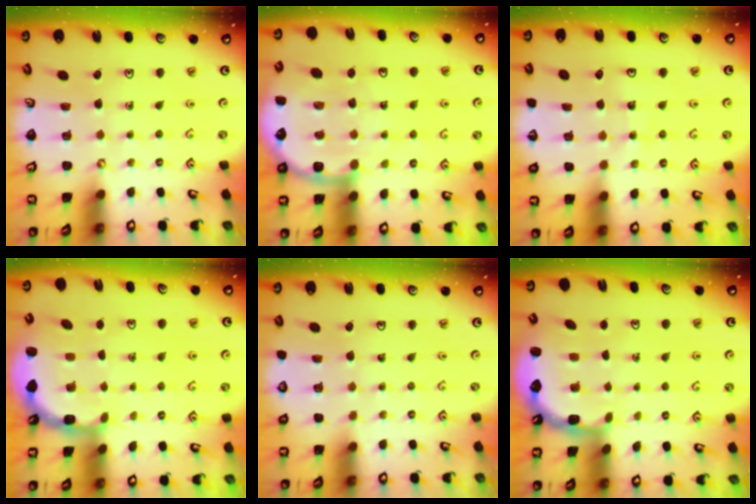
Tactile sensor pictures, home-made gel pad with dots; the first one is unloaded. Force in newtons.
{"total": 6.9, "press": 6.7, "slide": 1.7}
{"total": 8.1, "press": 8.1, "slide": 1.0}
{"total": 3.1, "press": 2.8, "slide": 1.4}
{"total": 0.0}
{"total": 2.5, "press": 2.1, "slide": 1.3}